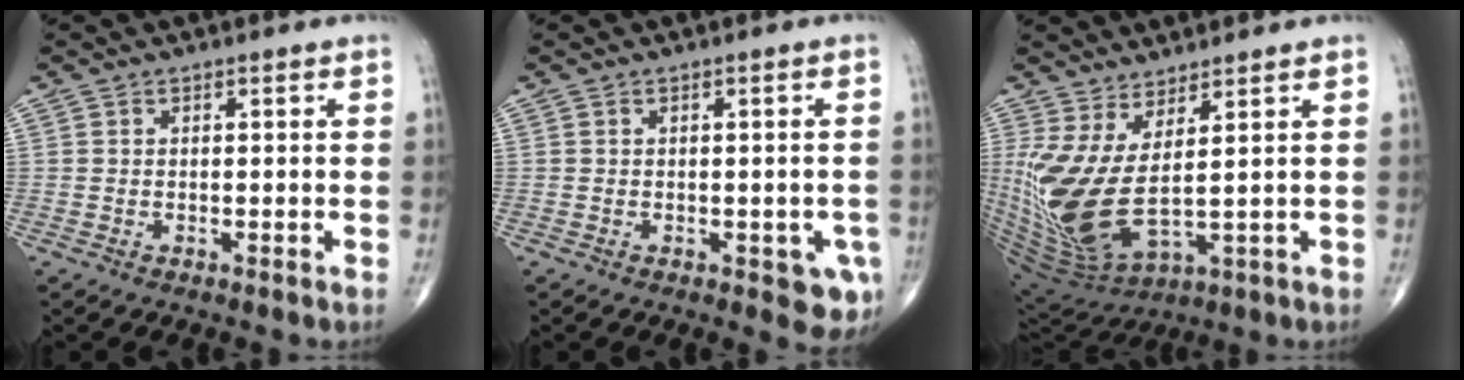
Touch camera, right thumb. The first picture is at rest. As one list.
[{"total": 5.1, "force": [-1.8, 2.3, 4.2], "torque": [-0.025, -0.003, -0.018]}, {"total": 15.1, "force": [2.6, 4.9, 14.1], "torque": [-0.319, -0.040, 0.076]}]